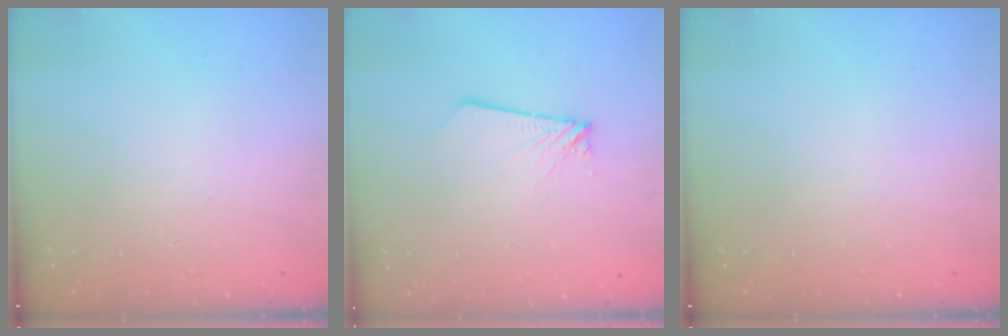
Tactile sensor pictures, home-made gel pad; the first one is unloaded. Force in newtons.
{"total": 1.9, "press": 1.9, "slide": 0.1}
{"total": 0.0}